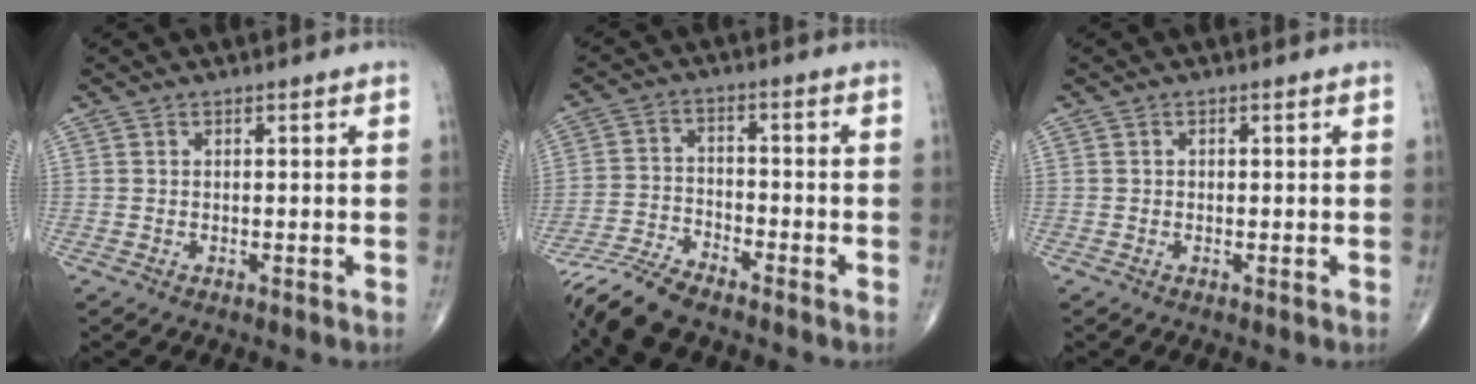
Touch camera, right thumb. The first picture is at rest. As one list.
[{"total": 8.5, "force": [-7.5, 1.7, 3.7], "torque": [-0.082, 0.023, -0.145]}, {"total": 0.0}]